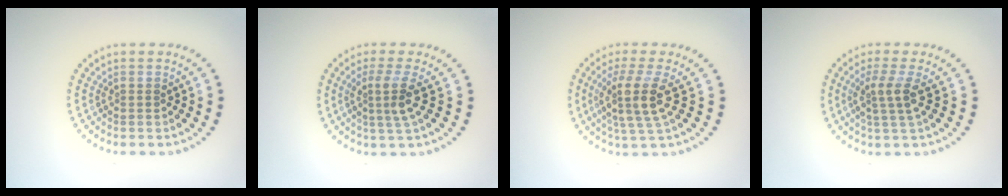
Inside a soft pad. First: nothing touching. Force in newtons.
{"total": 2.8, "press": 2.0, "slide": 2.0}
{"total": 4.0, "press": 3.1, "slide": 2.4}
{"total": 2.7, "press": 2.0, "slide": 1.9}